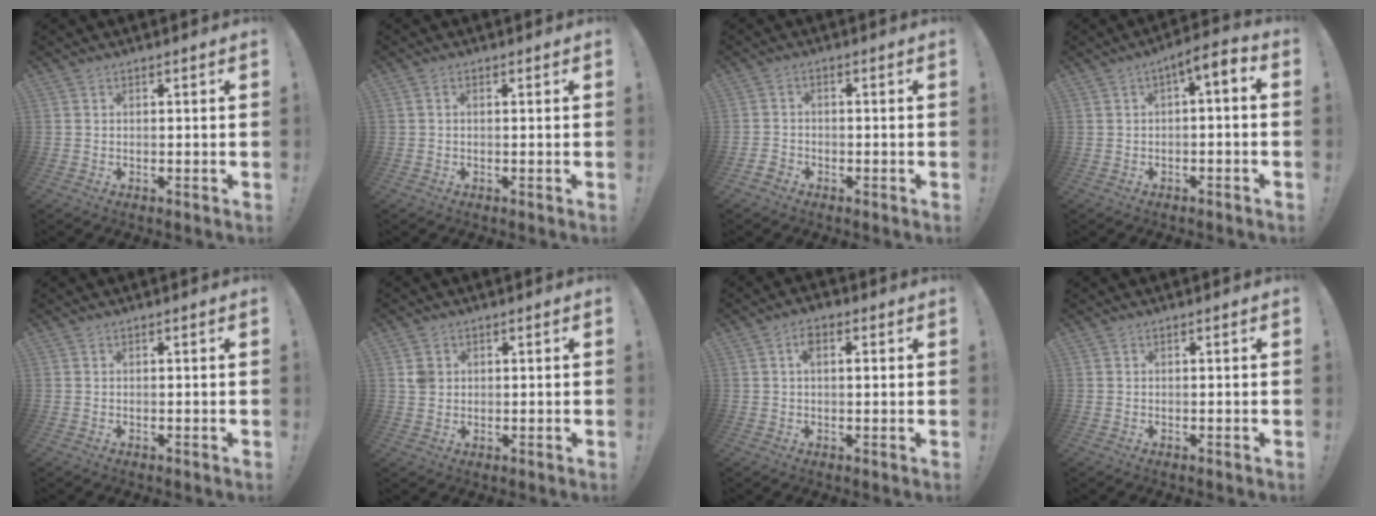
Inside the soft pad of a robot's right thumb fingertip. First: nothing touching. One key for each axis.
{"total": 0.7, "fx": 0.1, "fy": 0.3, "fz": 0.6, "tx": -0.015, "ty": 0.001, "tz": 0.002}
{"total": 2.7, "fx": -2.0, "fy": 1.6, "fz": 0.8, "tx": -0.018, "ty": 0.006, "tz": -0.039}
{"total": 4.4, "fx": -0.3, "fy": 1.2, "fz": 4.2, "tx": -0.069, "ty": -0.002, "tz": -0.008}
{"total": 0.0}
{"total": 3.1, "fx": 1.1, "fy": 2.6, "fz": 1.3, "tx": -0.016, "ty": 0.001, "tz": 0.021}
{"total": 4.0, "fx": 1.0, "fy": 2.0, "fz": 3.3, "tx": -0.044, "ty": 0.003, "tz": 0.010}
{"total": 0.0}